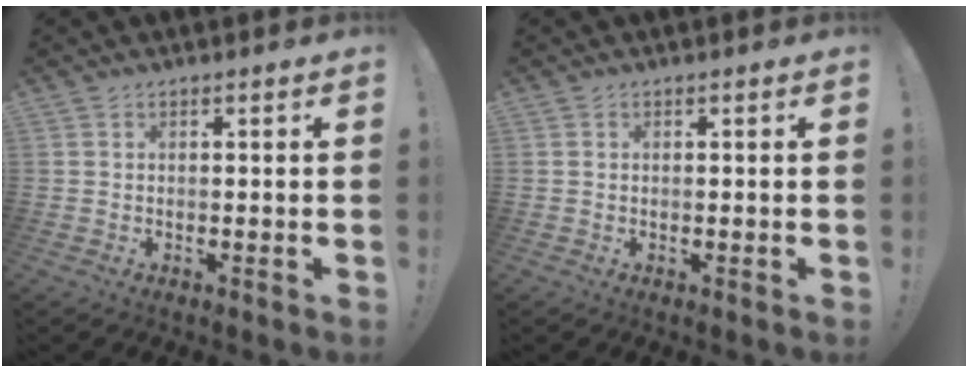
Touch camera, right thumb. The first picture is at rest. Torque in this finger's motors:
{"motor_torque": [-0.07, 0.00, 0.17, -0.12, -0.01]}